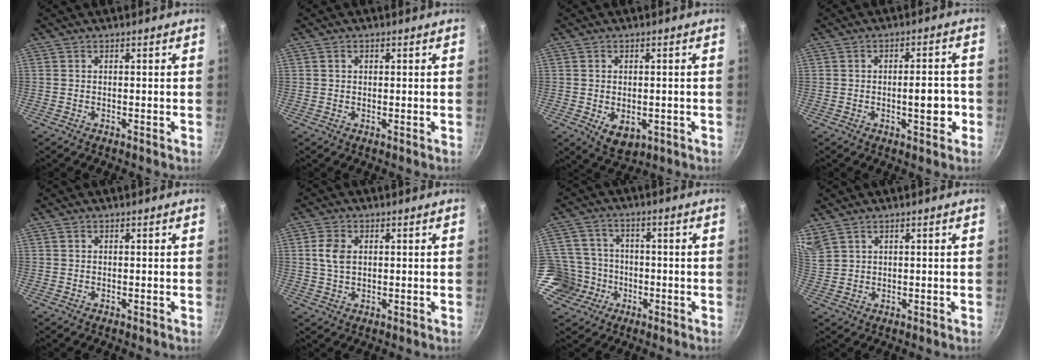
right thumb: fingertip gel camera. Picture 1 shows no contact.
{"total": 1.1, "force": [0.4, 0.9, 0.5], "torque": [-0.005, 0.003, 0.005]}
{"total": 5.7, "force": [-1.2, 3.9, 4.0], "torque": [-0.052, -0.005, -0.007]}
{"total": 6.3, "force": [-1.5, 2.6, 5.6], "torque": [-0.052, 0.017, -0.020]}
{"total": 0.0}
{"total": 4.6, "force": [1.0, 3.1, 3.3], "torque": [-0.059, 0.002, 0.018]}
{"total": 9.8, "force": [-3.3, 8.9, 2.3], "torque": [-0.020, 0.034, -0.066]}
{"total": 6.2, "force": [4.5, 3.3, 2.7], "torque": [-0.059, 0.007, 0.101]}